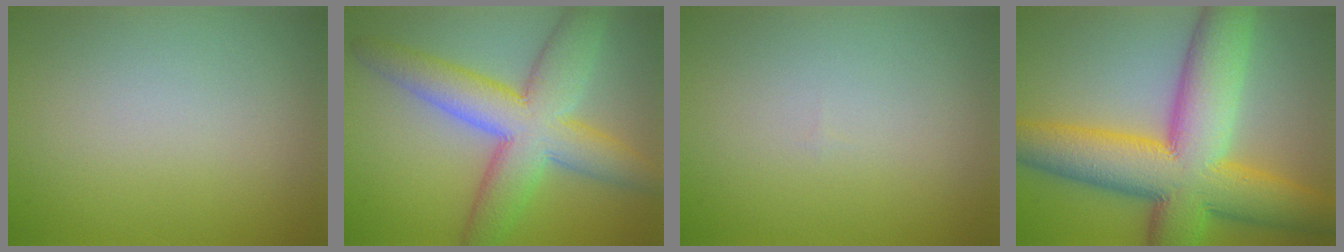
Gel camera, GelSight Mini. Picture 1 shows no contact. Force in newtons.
{"total": 8.8, "press": 8.8, "slide": 0.2}
{"total": 0.0}
{"total": 13.9, "press": 13.9, "slide": 0.2}